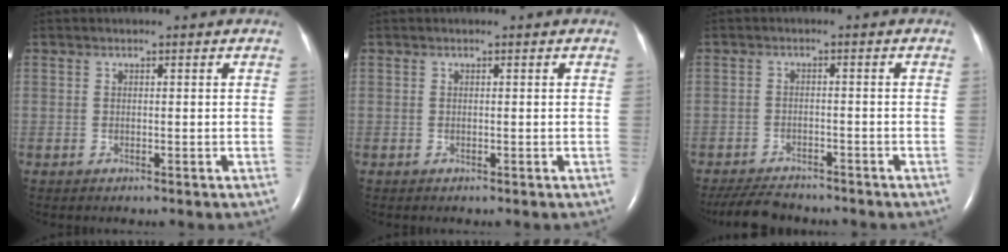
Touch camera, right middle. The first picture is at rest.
{"total": 0.0}
{"total": 6.8, "force": [-6.3, 1.6, 2.2], "torque": [-0.037, -0.016, -0.099]}